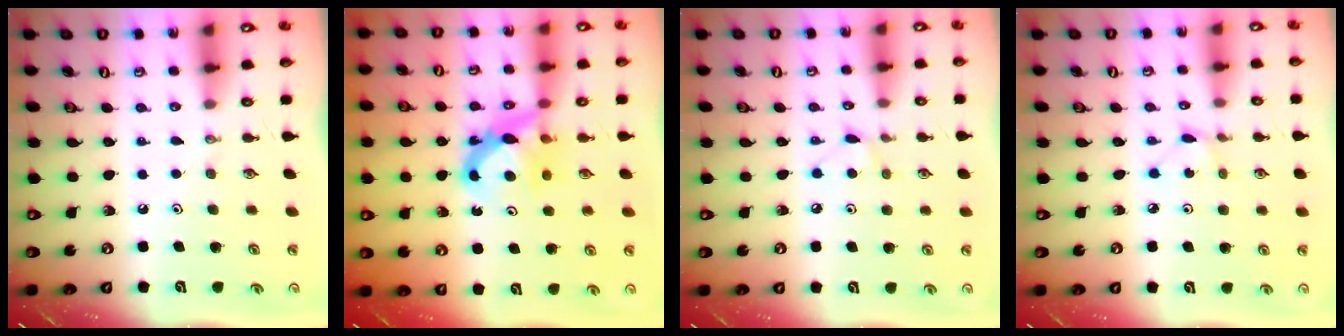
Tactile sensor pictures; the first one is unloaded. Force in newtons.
{"total": 7.2, "press": 7.2, "slide": 0.6}
{"total": 4.6, "press": 4.5, "slide": 0.6}
{"total": 0.9, "press": 0.9, "slide": 0.1}